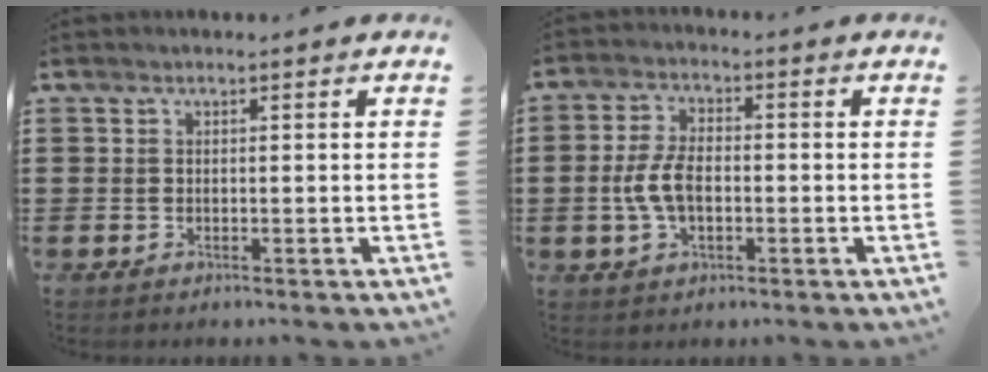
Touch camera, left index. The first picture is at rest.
{"total": 6.2, "force": [-1.0, 3.2, 5.2], "torque": [-0.121, -0.001, -0.024]}